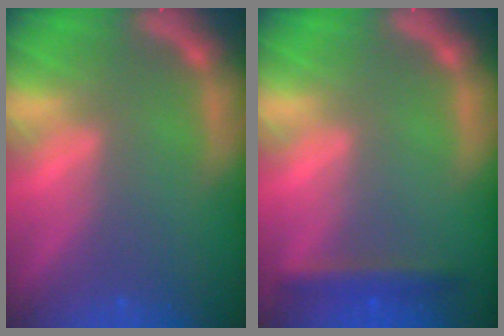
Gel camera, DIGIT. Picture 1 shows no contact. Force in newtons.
{"total": 2.4}